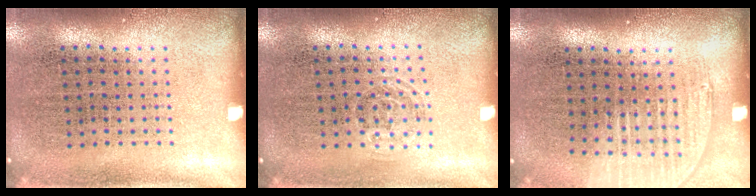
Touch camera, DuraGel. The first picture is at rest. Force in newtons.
{"total": 0.7, "press": 0.5, "slide": 0.5}
{"total": 1.2, "press": 1.1, "slide": 0.5}